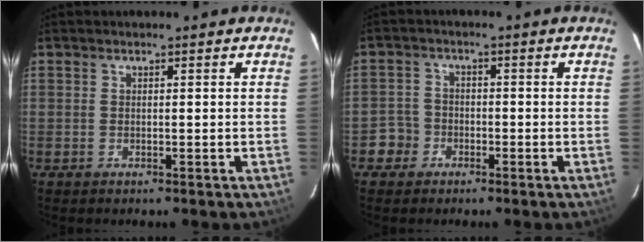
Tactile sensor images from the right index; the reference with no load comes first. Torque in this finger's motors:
{"motor_torque": [-0.85, 0.06, -1.02, -0.21]}